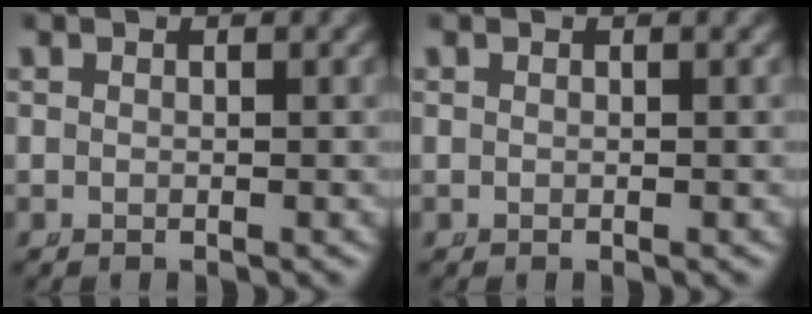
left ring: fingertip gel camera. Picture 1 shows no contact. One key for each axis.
{"total": 0.0}